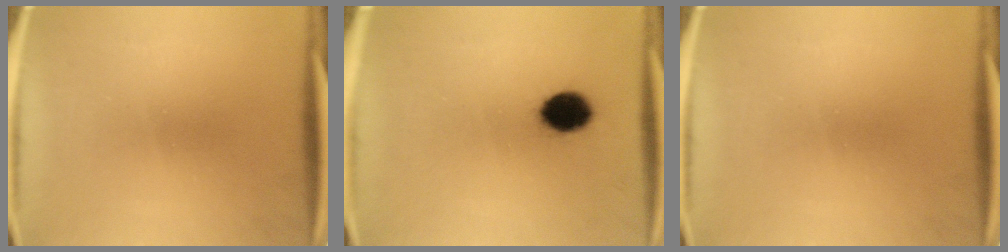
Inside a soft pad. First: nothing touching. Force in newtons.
{"total": 8.2}
{"total": 0.0}